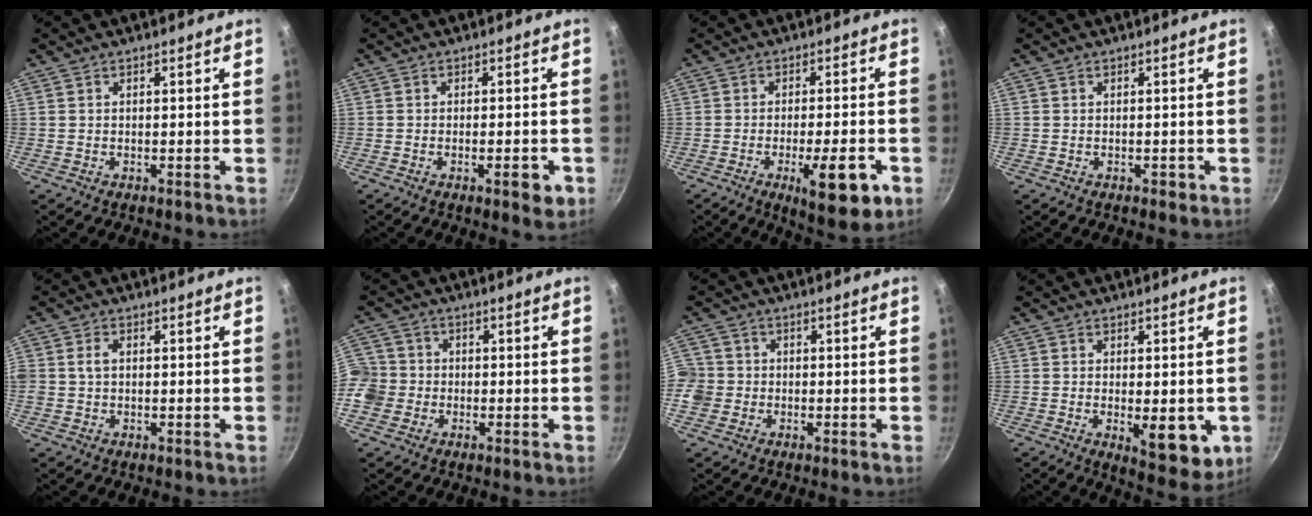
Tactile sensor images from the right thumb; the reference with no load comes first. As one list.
[{"total": 4.9, "force": [-2.0, 1.6, 4.2], "torque": [-0.046, 0.004, -0.027]}, {"total": 12.0, "force": [-4.6, 3.5, 10.5], "torque": [-0.129, 0.011, -0.060]}, {"total": 1.3, "force": [-0.5, 0.9, 0.7], "torque": [-0.004, 0.005, -0.007]}, {"total": 2.7, "force": [0.2, 1.9, 1.9], "torque": [-0.034, 0.009, 0.002]}, {"total": 8.9, "force": [-2.0, 8.1, 2.9], "torque": [-0.045, 0.027, -0.050]}, {"total": 6.4, "force": [-1.3, 6.0, 1.8], "torque": [-0.024, 0.017, -0.030]}, {"total": 10.7, "force": [-2.0, 4.6, 9.4], "torque": [-0.101, -0.013, -0.018]}]